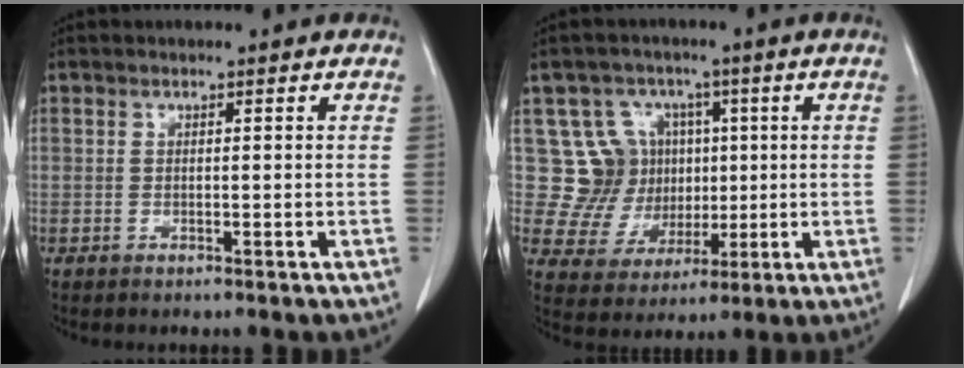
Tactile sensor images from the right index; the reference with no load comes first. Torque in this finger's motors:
{"motor_torque": [-0.08, 0.15, -0.02, -0.03]}